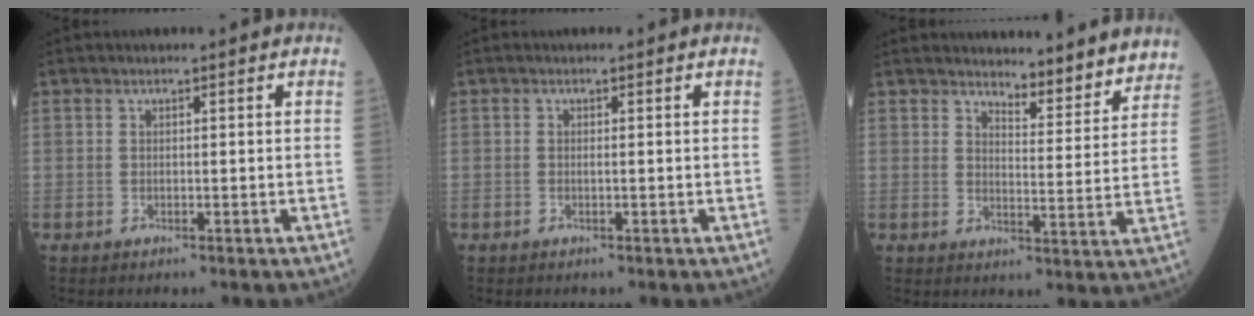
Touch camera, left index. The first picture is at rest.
{"total": 0.0}
{"total": 9.8, "force": [9.4, 2.1, 1.8], "torque": [-0.006, -0.015, 0.110]}